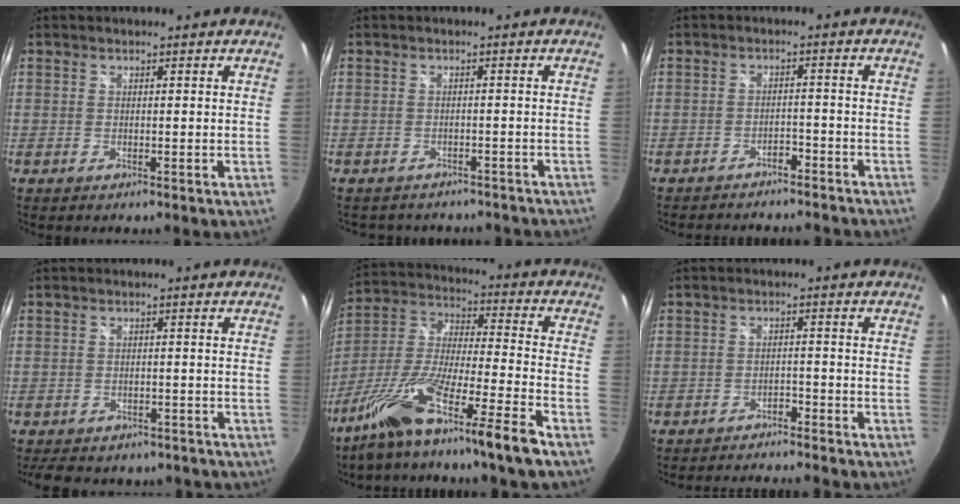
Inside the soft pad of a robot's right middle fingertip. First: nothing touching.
{"total": 8.9, "force": [-7.7, 3.4, 2.9], "torque": [-0.059, -0.015, -0.094]}
{"total": 10.1, "force": [-9.1, 2.8, 3.5], "torque": [-0.079, -0.002, -0.119]}
{"total": 10.1, "force": [-8.1, 4.5, 4.0], "torque": [-0.084, -0.009, -0.104]}
{"total": 18.2, "force": [-13.3, -1.3, 12.4], "torque": [-0.224, -0.034, -0.245]}
{"total": 9.4, "force": [-8.8, 1.3, 3.2], "torque": [-0.072, -0.001, -0.123]}